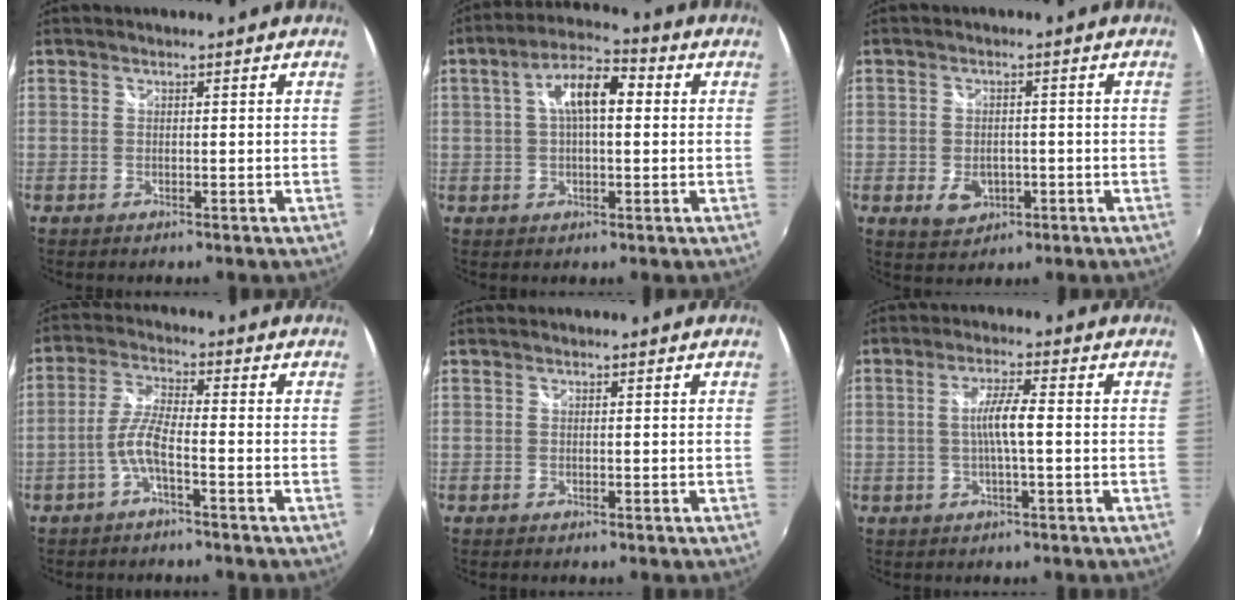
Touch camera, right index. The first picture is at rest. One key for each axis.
{"total": 9.1, "fx": 1.6, "fy": 3.8, "fz": 8.1, "tx": -0.147, "ty": 0.023, "tz": 0.024}
{"total": 5.4, "fx": -1.7, "fy": 4.0, "fz": 3.2, "tx": -0.063, "ty": -0.004, "tz": -0.020}
{"total": 5.2, "fx": -2.5, "fy": 0.7, "fz": 4.5, "tx": -0.102, "ty": 0.009, "tz": -0.047}
{"total": 0.0}
{"total": 5.0, "fx": -0.4, "fy": 0.1, "fz": 5.0, "tx": -0.093, "ty": 0.002, "tz": -0.006}